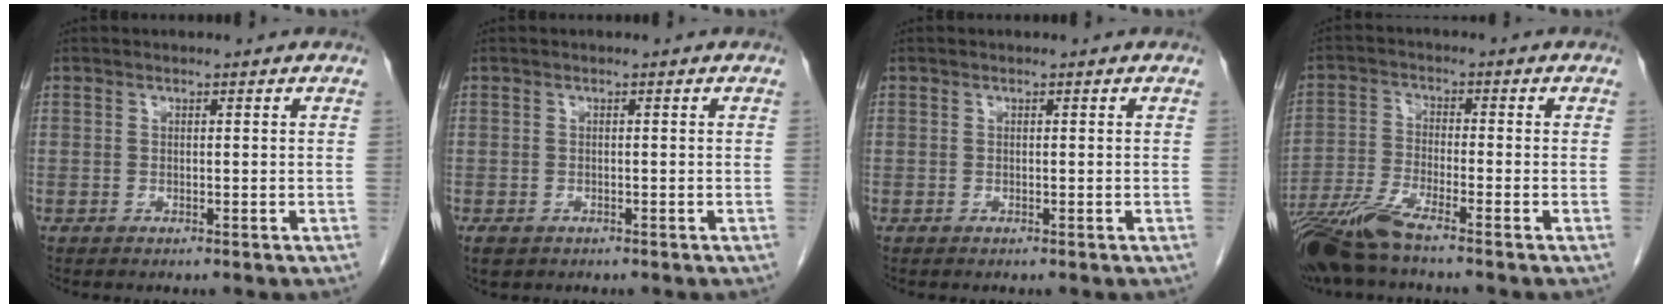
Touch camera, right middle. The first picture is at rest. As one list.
[{"total": 1.7, "force": [-0.9, 1.2, 0.9], "torque": [-0.019, -0.001, -0.007]}, {"total": 0.0}, {"total": 8.4, "force": [-6.6, -0.1, 5.1], "torque": [-0.104, -0.029, -0.131]}]